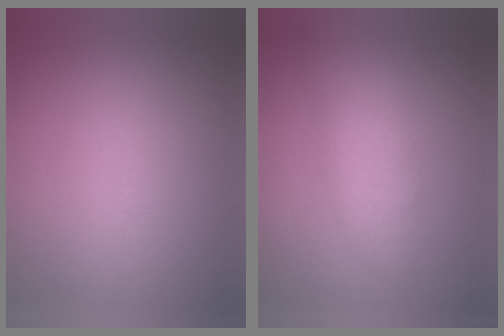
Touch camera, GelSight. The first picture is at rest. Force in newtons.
{"total": 3.2}